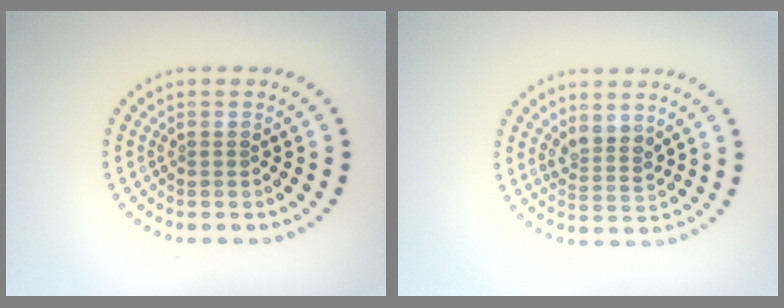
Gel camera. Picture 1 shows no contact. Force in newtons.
{"total": 2.4, "press": 1.9, "slide": 1.5}